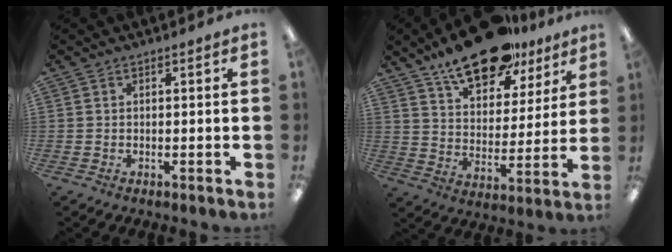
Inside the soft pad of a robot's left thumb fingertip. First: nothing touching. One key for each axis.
{"total": 18.0, "fx": 13.4, "fy": 7.8, "fz": 9.1, "tx": -0.139, "ty": -0.076, "tz": 0.232}